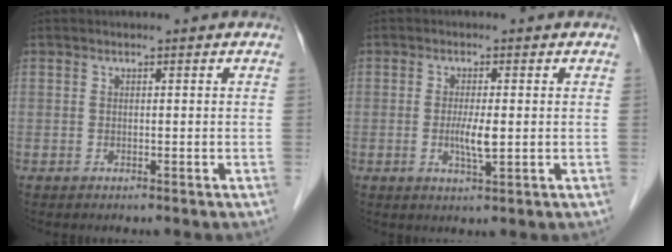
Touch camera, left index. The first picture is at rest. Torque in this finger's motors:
{"motor_torque": [0.52, 0.48, 0.14, 0.04]}